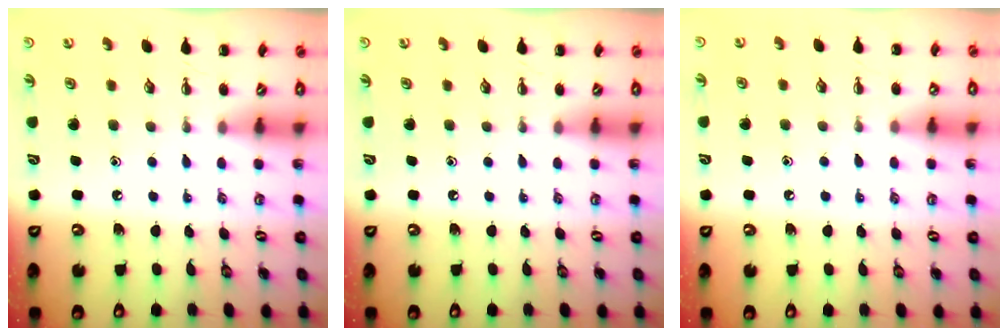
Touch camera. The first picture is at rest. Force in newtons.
{"total": 0.0}
{"total": 5.7, "press": 5.5, "slide": 1.5}